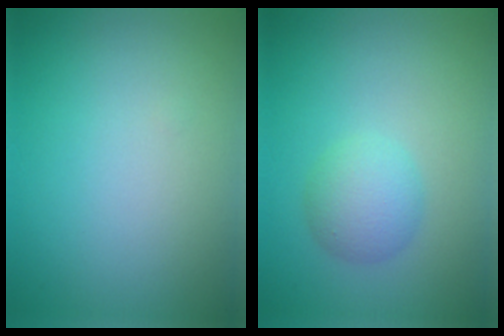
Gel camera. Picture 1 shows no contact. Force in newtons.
{"total": 2.9, "press": 2.9, "slide": 0.1}